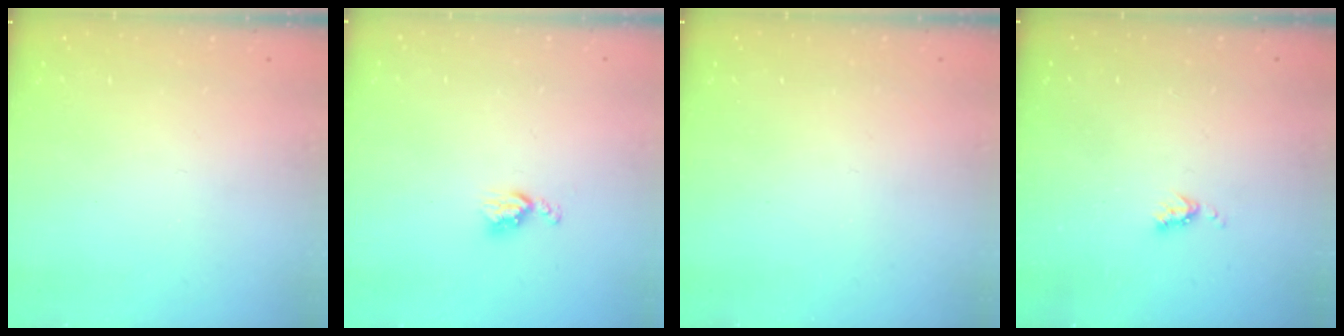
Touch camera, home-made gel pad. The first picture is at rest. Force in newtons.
{"total": 5.1, "press": 5.1, "slide": 0.7}
{"total": 0.0}
{"total": 3.9, "press": 3.8, "slide": 0.6}